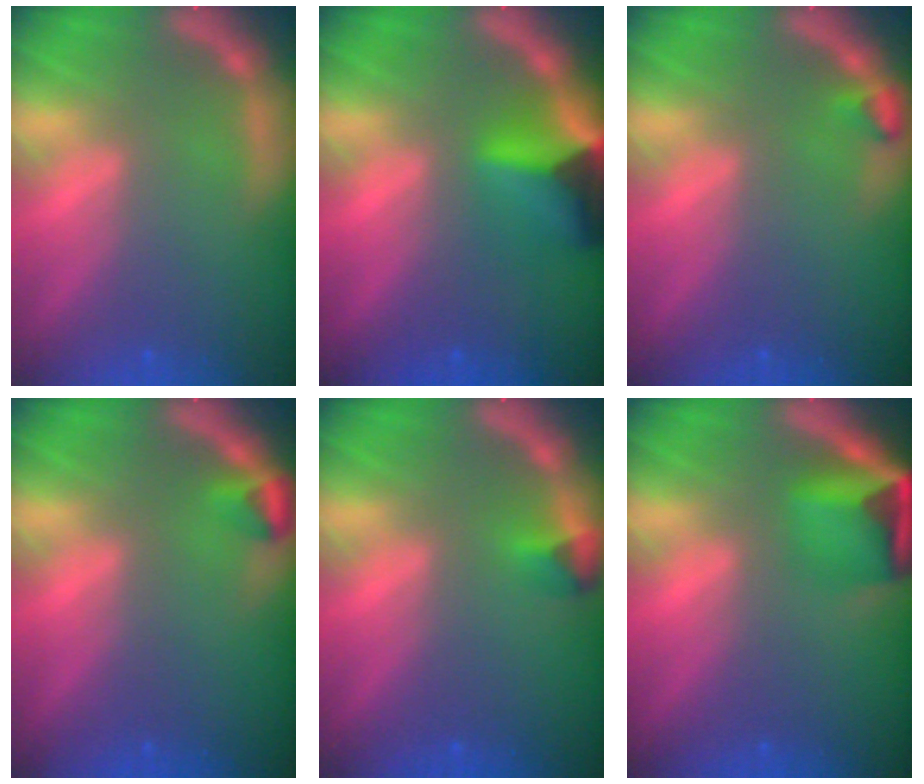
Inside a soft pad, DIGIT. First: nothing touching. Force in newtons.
{"total": 6.9}
{"total": 0.9}
{"total": 1.5}
{"total": 1.4}
{"total": 6.0}